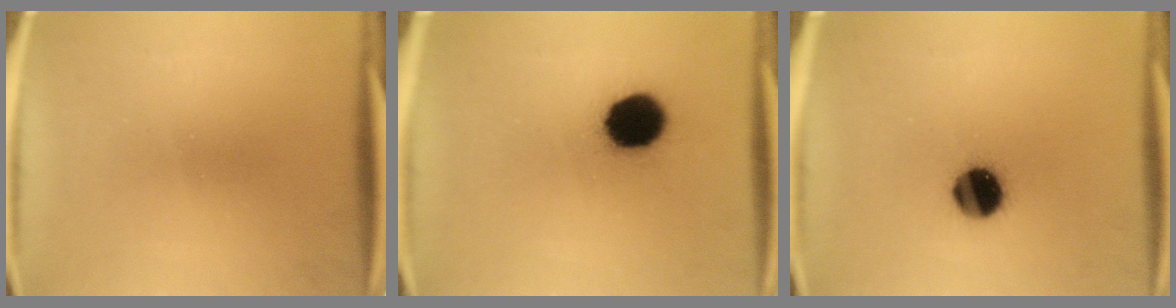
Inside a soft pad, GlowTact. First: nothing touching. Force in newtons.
{"total": 13.6}
{"total": 10.4}